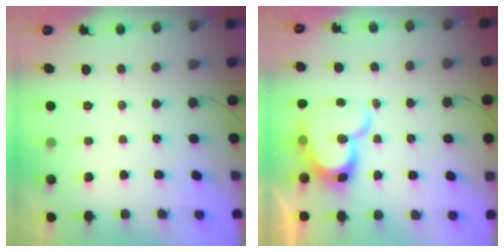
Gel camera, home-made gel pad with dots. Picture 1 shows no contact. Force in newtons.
{"total": 14.8, "press": 14.7, "slide": 1.4}